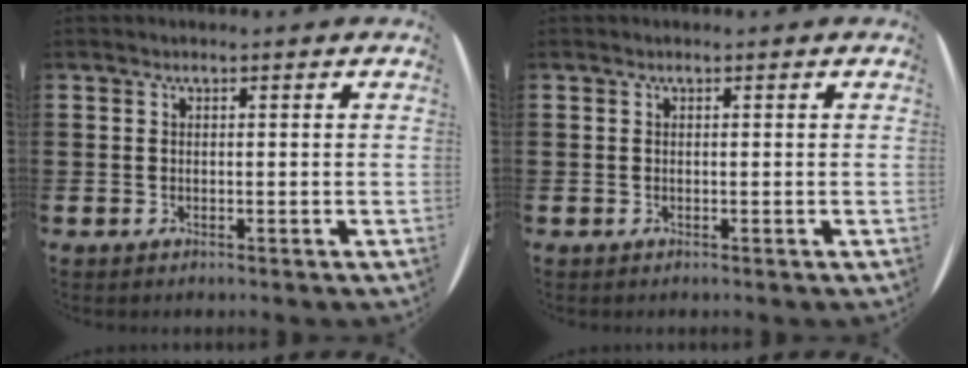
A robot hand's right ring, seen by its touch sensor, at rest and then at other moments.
{"total": 0.0}